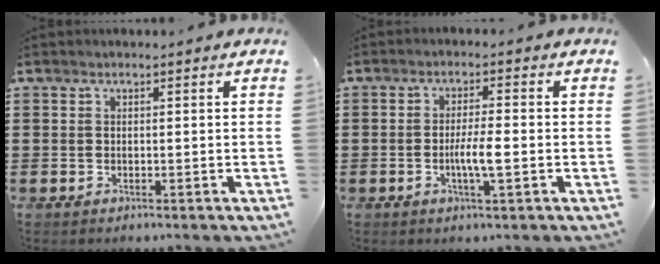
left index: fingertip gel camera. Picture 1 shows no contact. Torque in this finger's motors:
{"motor_torque": [0.14, 0.08, 0.38, 0.09]}